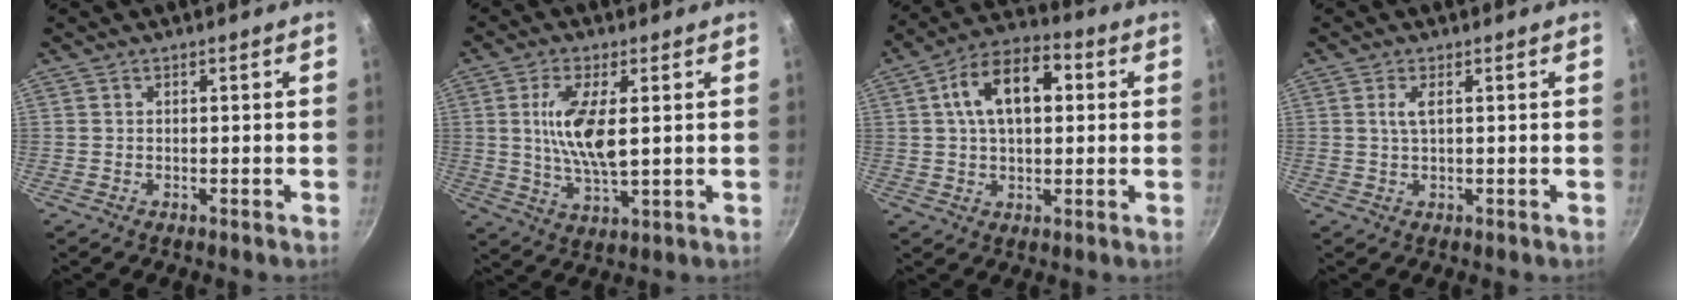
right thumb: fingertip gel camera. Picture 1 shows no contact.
{"total": 10.8, "force": [1.7, 3.9, 9.9], "torque": [-0.191, -0.009, 0.035]}
{"total": 13.6, "force": [2.9, 7.8, 10.7], "torque": [-0.149, 0.023, 0.034]}
{"total": 2.5, "force": [0.7, 0.8, 2.3], "torque": [-0.049, 0.001, 0.017]}